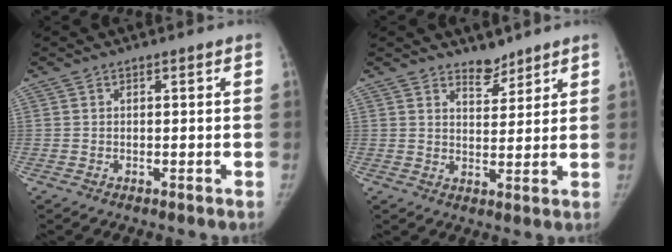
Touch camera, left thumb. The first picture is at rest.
{"total": 4.2, "force": [3.6, 1.9, 1.1], "torque": [0.004, -0.030, 0.060]}